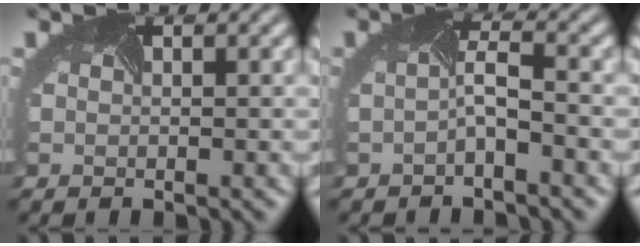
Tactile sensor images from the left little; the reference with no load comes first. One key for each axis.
{"total": 1.7, "fx": -0.9, "fy": 0.0, "fz": 1.5, "tx": -0.033, "ty": 0.000, "tz": -0.020}